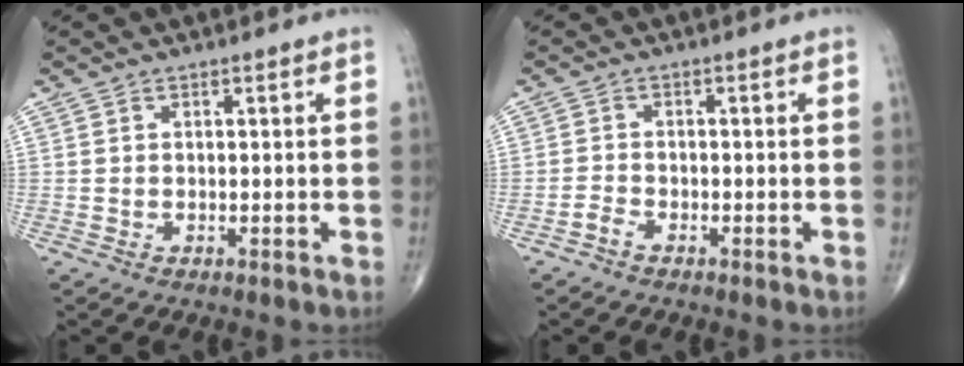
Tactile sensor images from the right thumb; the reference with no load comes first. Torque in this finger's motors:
{"motor_torque": [2.10, 1.94, -0.30, -0.10, 0.05]}